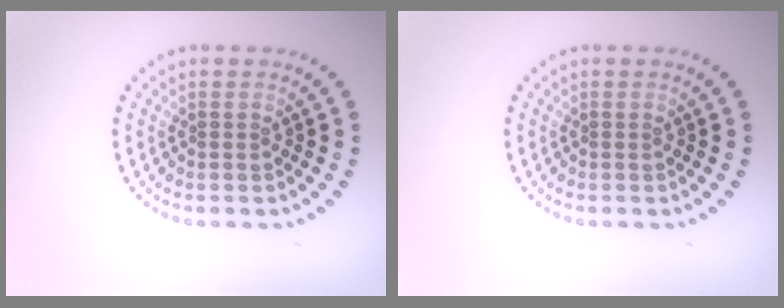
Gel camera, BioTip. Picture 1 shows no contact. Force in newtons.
{"total": 0.0}